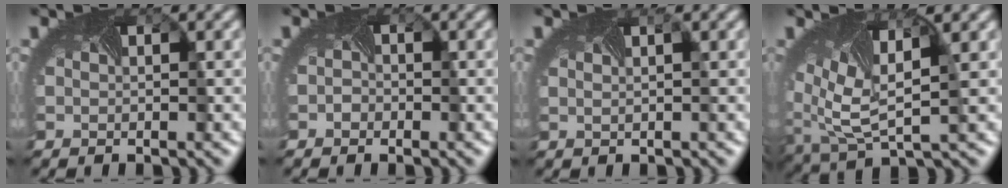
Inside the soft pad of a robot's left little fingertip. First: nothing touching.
{"total": 0.8, "force": [-0.5, 0.6, 0.1], "torque": [0.001, -0.001, -0.010]}
{"total": 1.2, "force": [0.8, 0.4, 0.8], "torque": [-0.007, 0.007, 0.010]}
{"total": 7.2, "force": [1.3, 3.5, 6.1], "torque": [-0.137, -0.011, 0.034]}